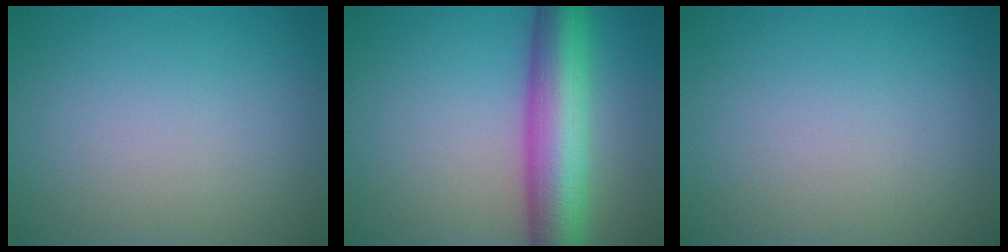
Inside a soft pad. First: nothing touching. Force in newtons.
{"total": 9.5, "press": 9.5, "slide": 0.3}
{"total": 0.0}